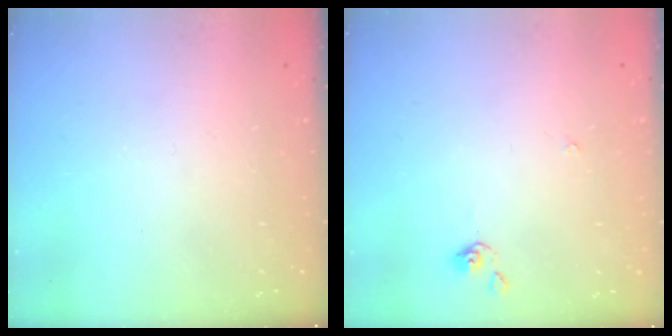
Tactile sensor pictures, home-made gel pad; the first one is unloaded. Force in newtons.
{"total": 1.1, "press": 1.0, "slide": 0.4}